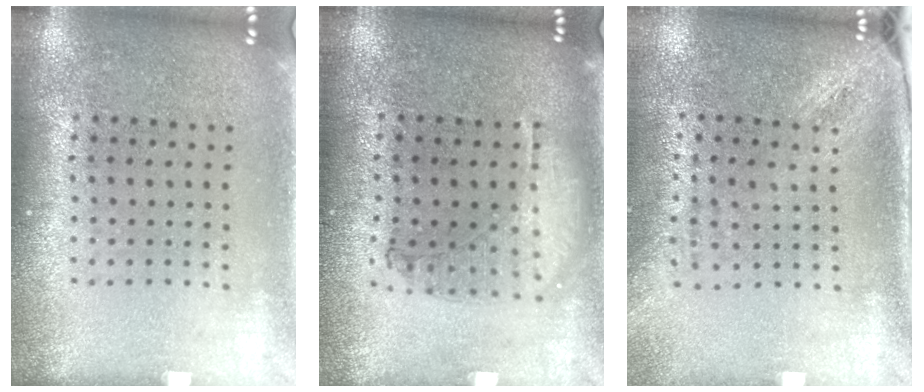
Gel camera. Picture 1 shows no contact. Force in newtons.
{"total": 1.0, "press": 0.9, "slide": 0.3}
{"total": 2.0, "press": 1.6, "slide": 1.3}